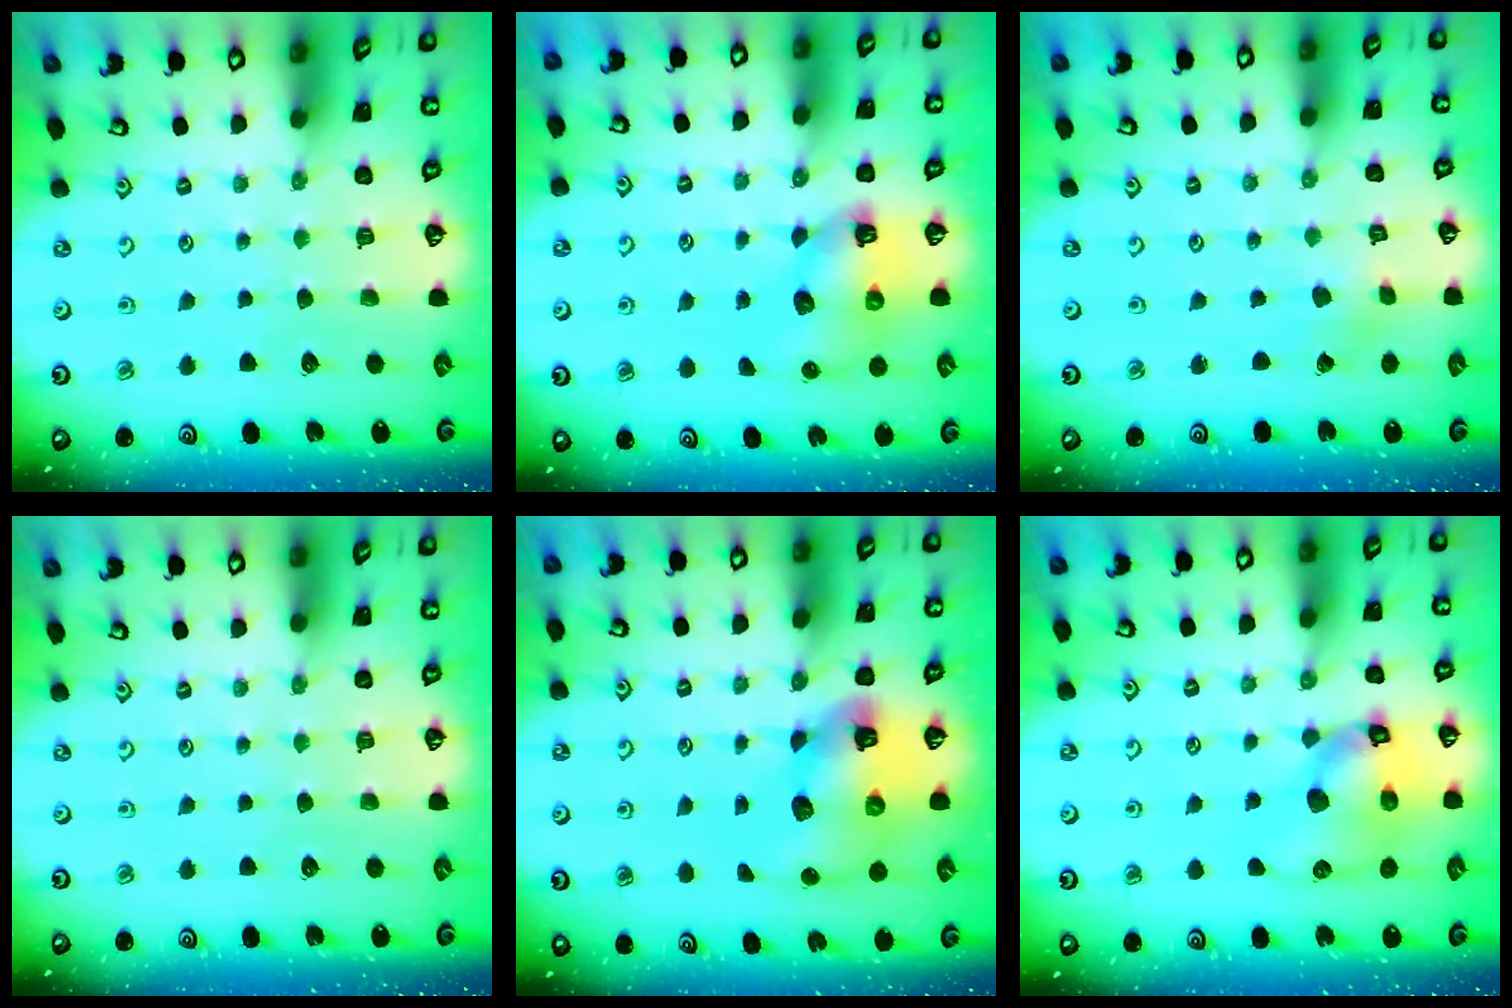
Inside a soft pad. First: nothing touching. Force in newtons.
{"total": 8.8, "press": 8.8, "slide": 1.2}
{"total": 0.6, "press": 0.5, "slide": 0.2}
{"total": 0.0}
{"total": 12.8, "press": 12.7, "slide": 1.8}
{"total": 14.0, "press": 13.8, "slide": 2.1}